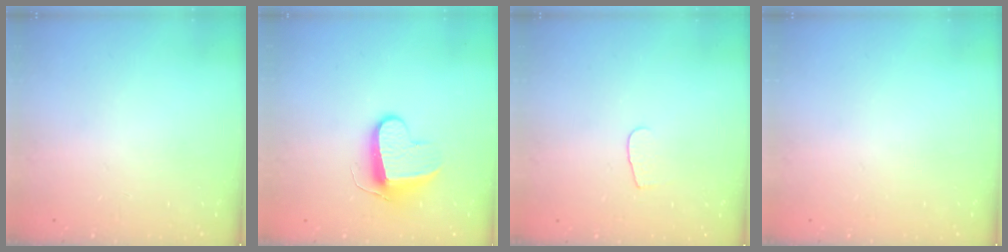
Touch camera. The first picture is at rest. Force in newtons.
{"total": 9.4, "press": 9.4, "slide": 0.5}
{"total": 4.2, "press": 4.2, "slide": 0.4}
{"total": 0.0}